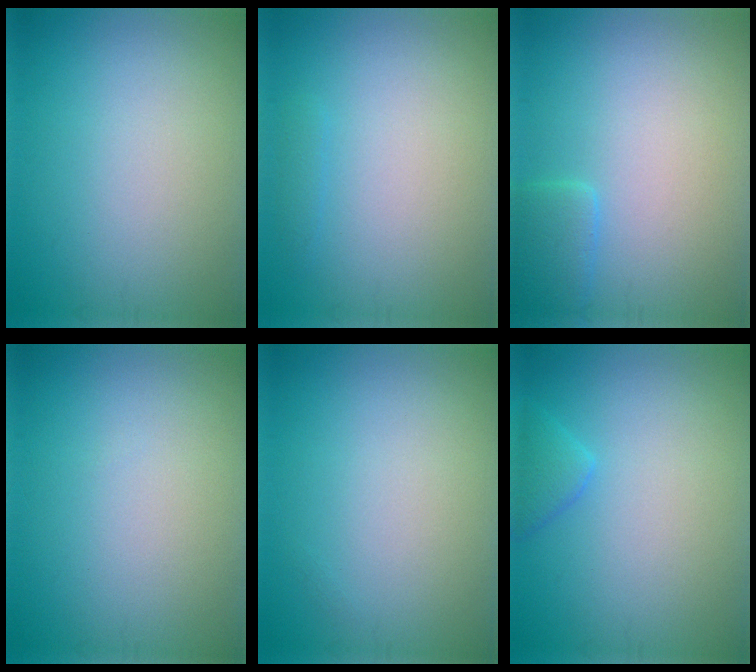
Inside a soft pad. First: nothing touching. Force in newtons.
{"total": 0.7, "press": 0.7, "slide": 0.1}
{"total": 2.3, "press": 2.3, "slide": 0.2}
{"total": 0.0}
{"total": 0.0}
{"total": 1.8, "press": 1.8, "slide": 0.1}